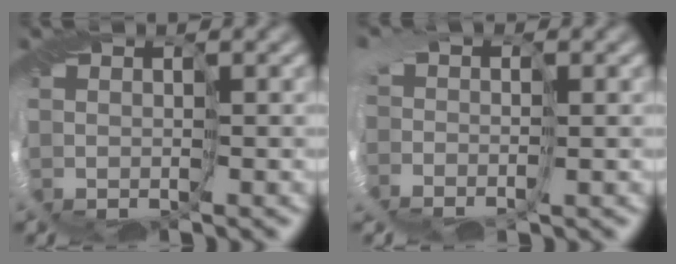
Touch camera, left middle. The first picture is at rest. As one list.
[{"total": 2.6, "force": [-0.8, 1.8, 1.8], "torque": [-0.023, 0.003, -0.019]}]